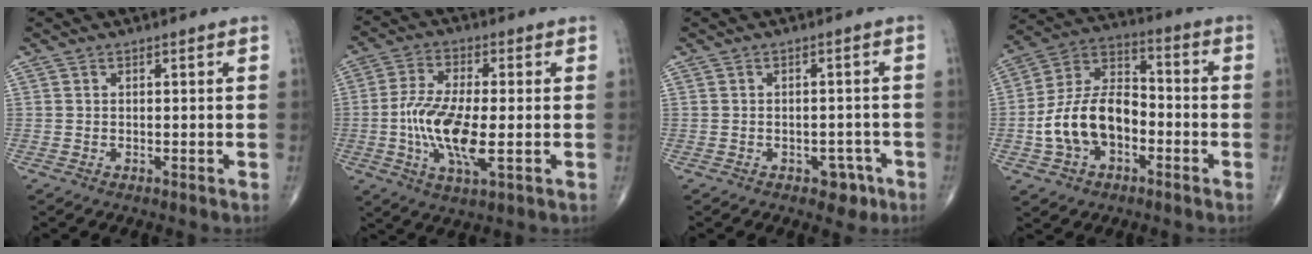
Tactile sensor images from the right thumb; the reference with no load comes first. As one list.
[{"total": 12.5, "force": [-1.9, 4.2, 11.6], "torque": [-0.240, -0.004, -0.036]}, {"total": 3.6, "force": [-2.0, 2.4, 1.8], "torque": [-0.003, 0.012, -0.022]}, {"total": 15.0, "force": [-3.8, 9.6, 10.9], "torque": [-0.190, 0.045, -0.073]}]